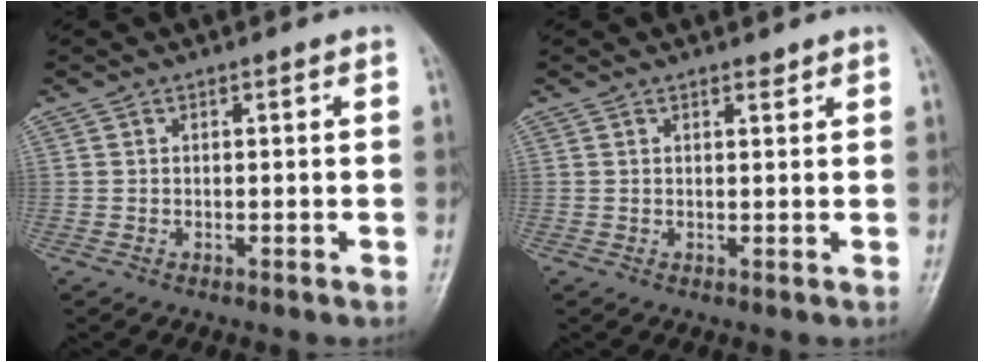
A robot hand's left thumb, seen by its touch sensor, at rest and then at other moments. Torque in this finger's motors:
{"motor_torque": [-0.18, -0.15, -0.14, -0.10, 0.07]}